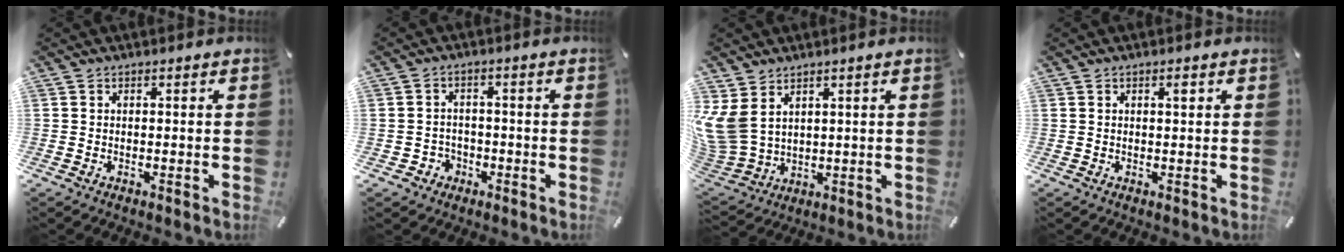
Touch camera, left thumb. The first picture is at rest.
{"total": 3.9, "force": [-1.7, 3.5, 0.5], "torque": [-0.016, 0.006, -0.033]}
{"total": 10.0, "force": [4.3, 7.3, 5.4], "torque": [-0.156, -0.027, 0.081]}
{"total": 1.3, "force": [0.6, 0.2, 1.1], "torque": [-0.022, 0.001, 0.009]}